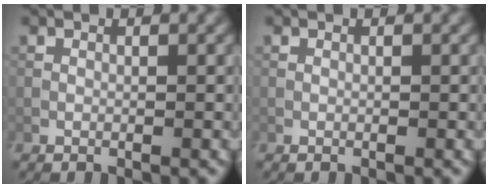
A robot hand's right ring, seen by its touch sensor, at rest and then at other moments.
{"total": 0.0}